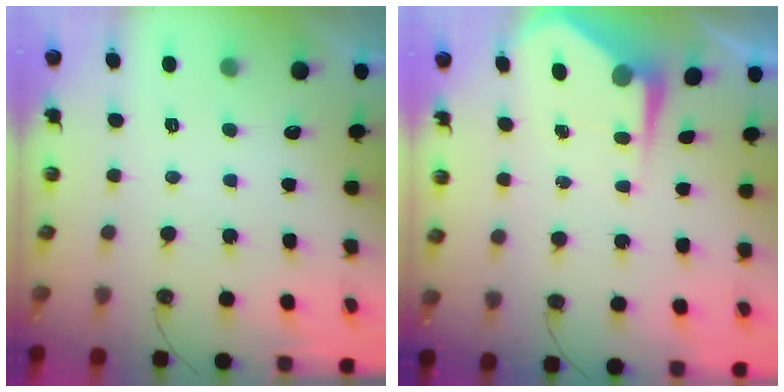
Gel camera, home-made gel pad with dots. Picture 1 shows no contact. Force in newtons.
{"total": 4.9, "press": 4.9, "slide": 0.2}